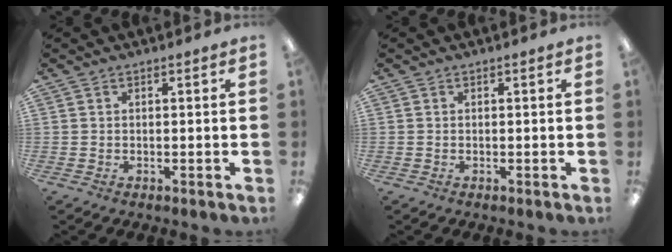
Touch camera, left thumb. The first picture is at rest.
{"total": 0.0}